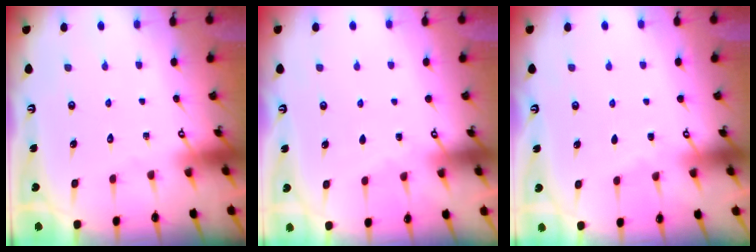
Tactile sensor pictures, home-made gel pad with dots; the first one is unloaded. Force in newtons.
{"total": 2.6, "press": 2.6, "slide": 0.4}
{"total": 2.2, "press": 2.2, "slide": 0.4}